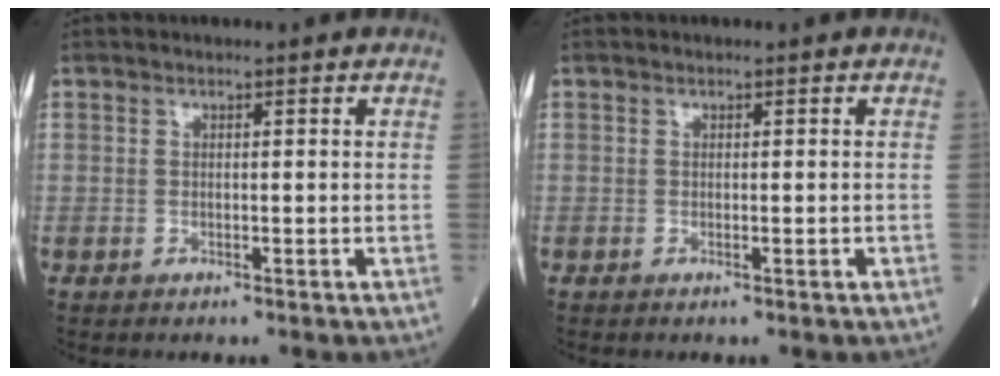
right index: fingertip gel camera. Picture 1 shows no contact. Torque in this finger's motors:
{"motor_torque": [0.10, 0.05, 0.06, 0.02]}